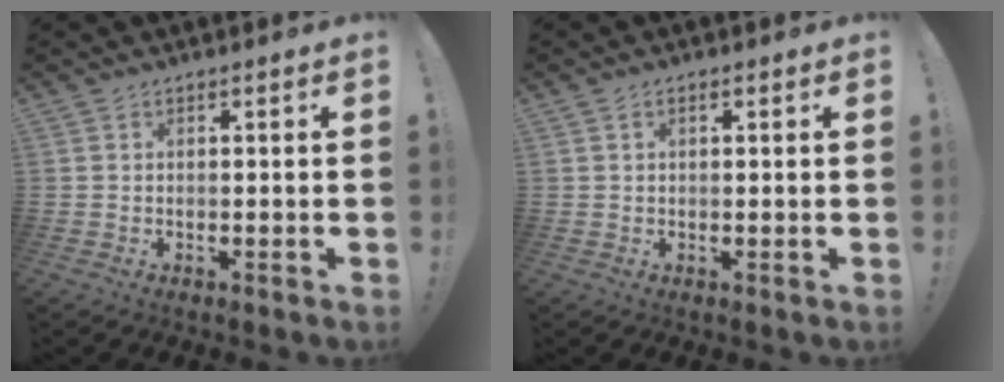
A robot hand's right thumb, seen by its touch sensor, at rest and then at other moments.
{"total": 1.0, "force": [0.3, 0.6, 0.8], "torque": [-0.009, 0.000, 0.004]}